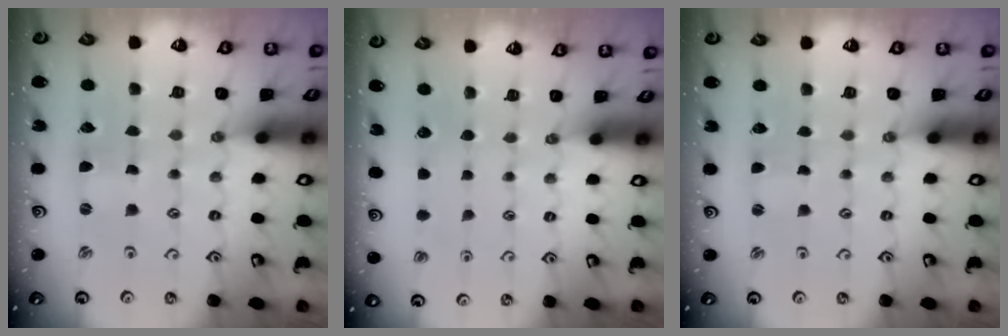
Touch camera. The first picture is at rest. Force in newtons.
{"total": 0.0}
{"total": 1.0, "press": 1.0, "slide": 0.2}